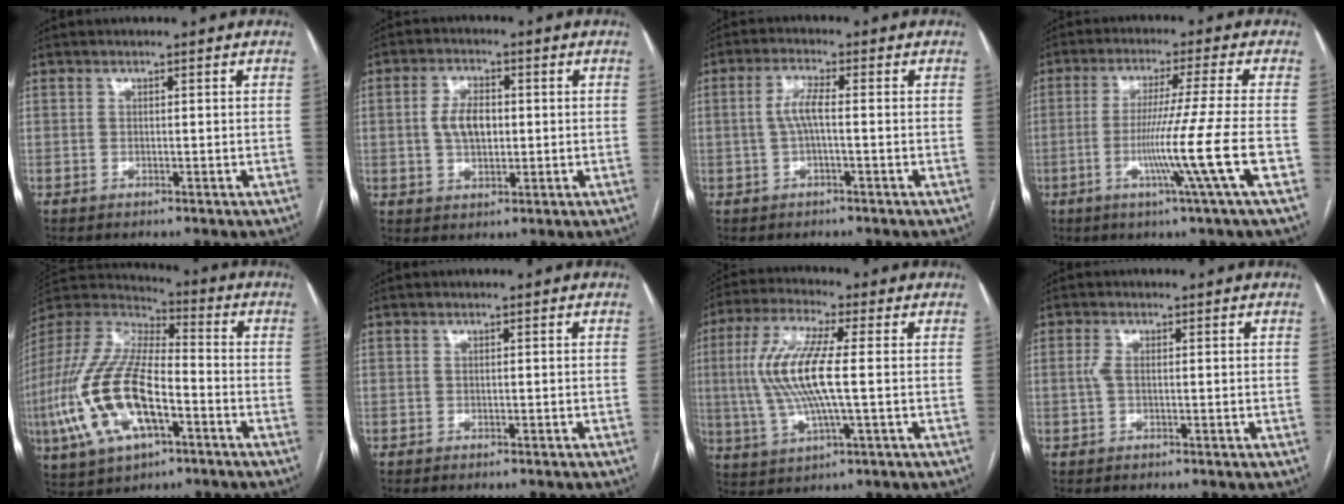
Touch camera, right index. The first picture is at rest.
{"total": 5.5, "force": [0.3, 3.0, 4.6], "torque": [-0.091, 0.010, 0.009]}
{"total": 3.8, "force": [-0.2, 0.5, 3.8], "torque": [-0.078, 0.009, -0.001]}
{"total": 10.9, "force": [-3.5, -3.2, 9.8], "torque": [-0.176, -0.026, -0.065]}
{"total": 19.4, "force": [-6.1, 7.5, 16.8], "torque": [-0.373, -0.004, -0.107]}
{"total": 1.1, "force": [-1.1, 0.1, 0.3], "torque": [-0.001, -0.001, -0.015]}
{"total": 11.9, "force": [0.4, 1.8, 11.8], "torque": [-0.257, 0.009, 0.005]}
{"total": 1.5, "force": [0.0, 0.6, 1.4], "torque": [-0.034, 0.000, -0.001]}